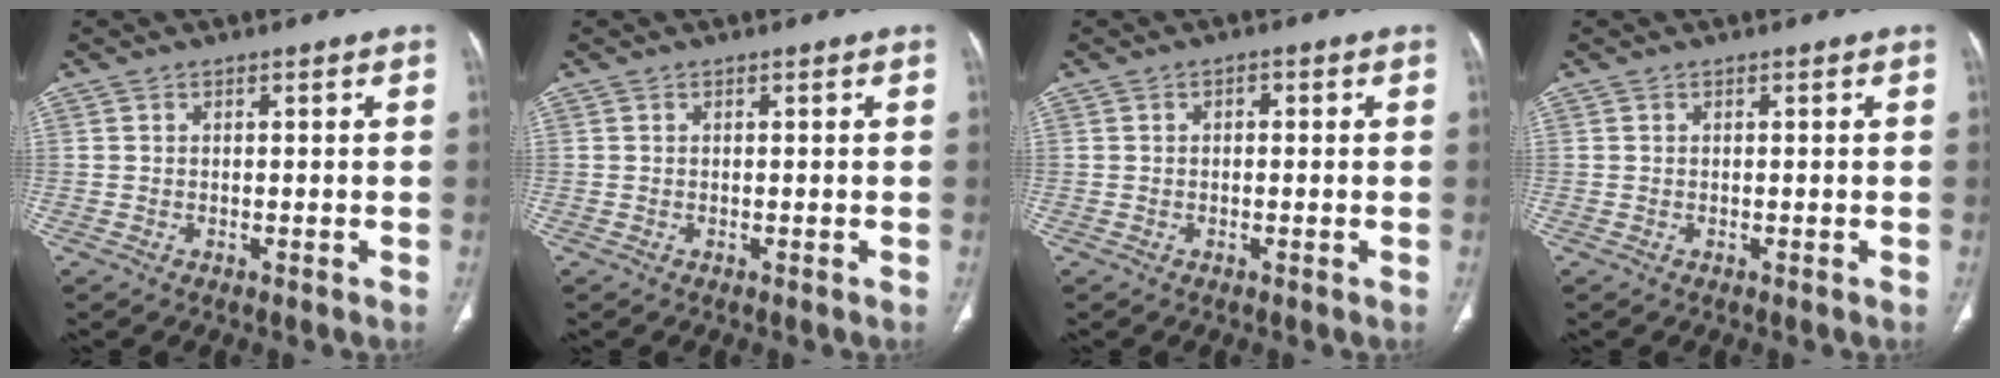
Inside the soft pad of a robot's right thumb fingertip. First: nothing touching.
{"total": 0.0}
{"total": 1.1, "force": [0.2, 0.7, 0.8], "torque": [-0.007, 0.004, -0.002]}
{"total": 0.0}